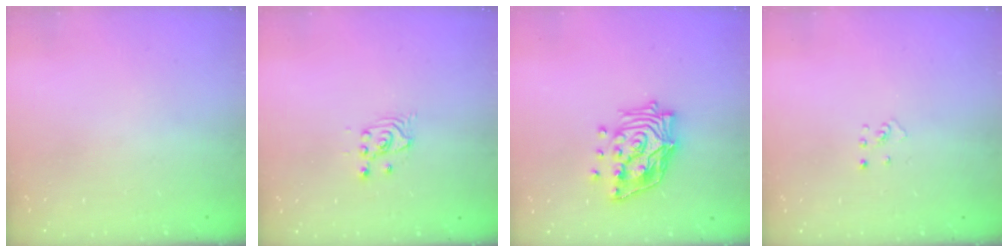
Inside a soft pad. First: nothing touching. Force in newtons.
{"total": 2.6, "press": 2.5, "slide": 0.3}
{"total": 14.6, "press": 14.5, "slide": 1.8}
{"total": 2.0, "press": 2.0, "slide": 0.3}